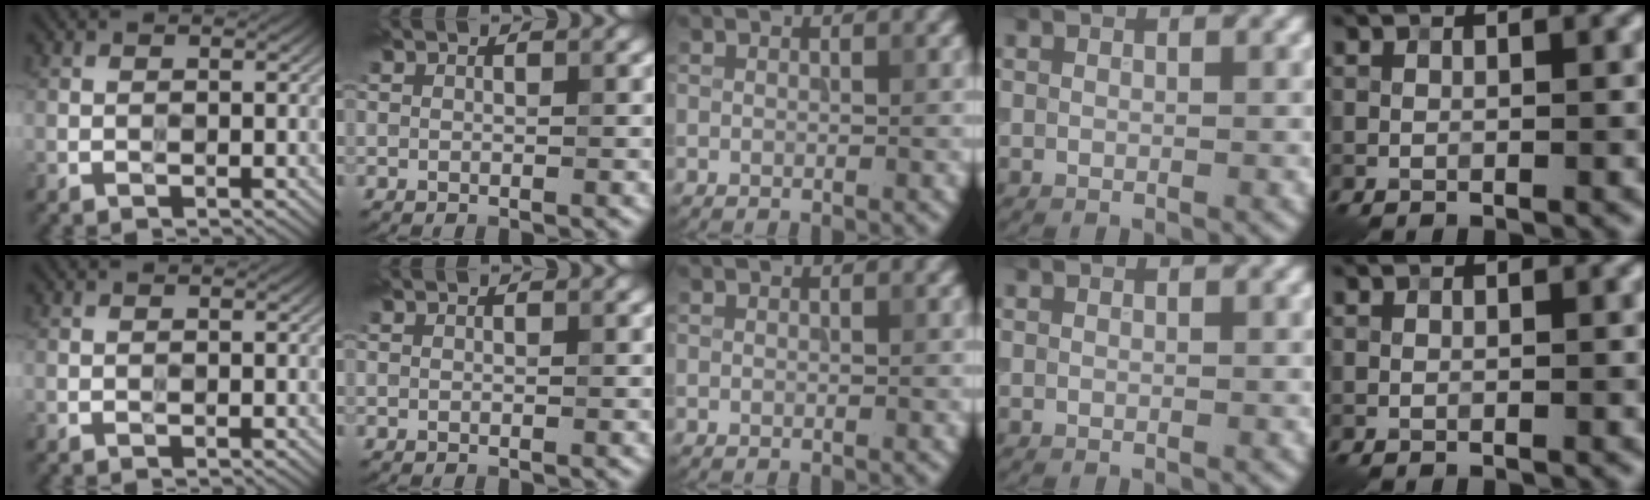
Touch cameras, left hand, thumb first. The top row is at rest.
{}